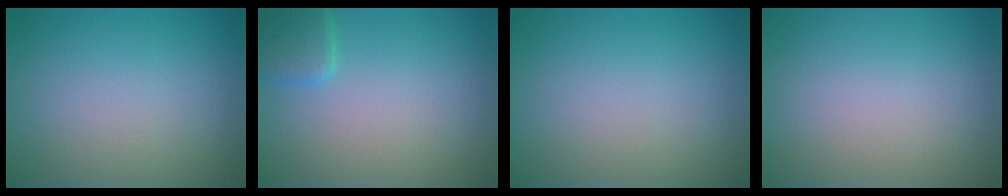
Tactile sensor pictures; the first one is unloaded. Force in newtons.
{"total": 2.1, "press": 2.1, "slide": 0.1}
{"total": 0.0}
{"total": 0.0}